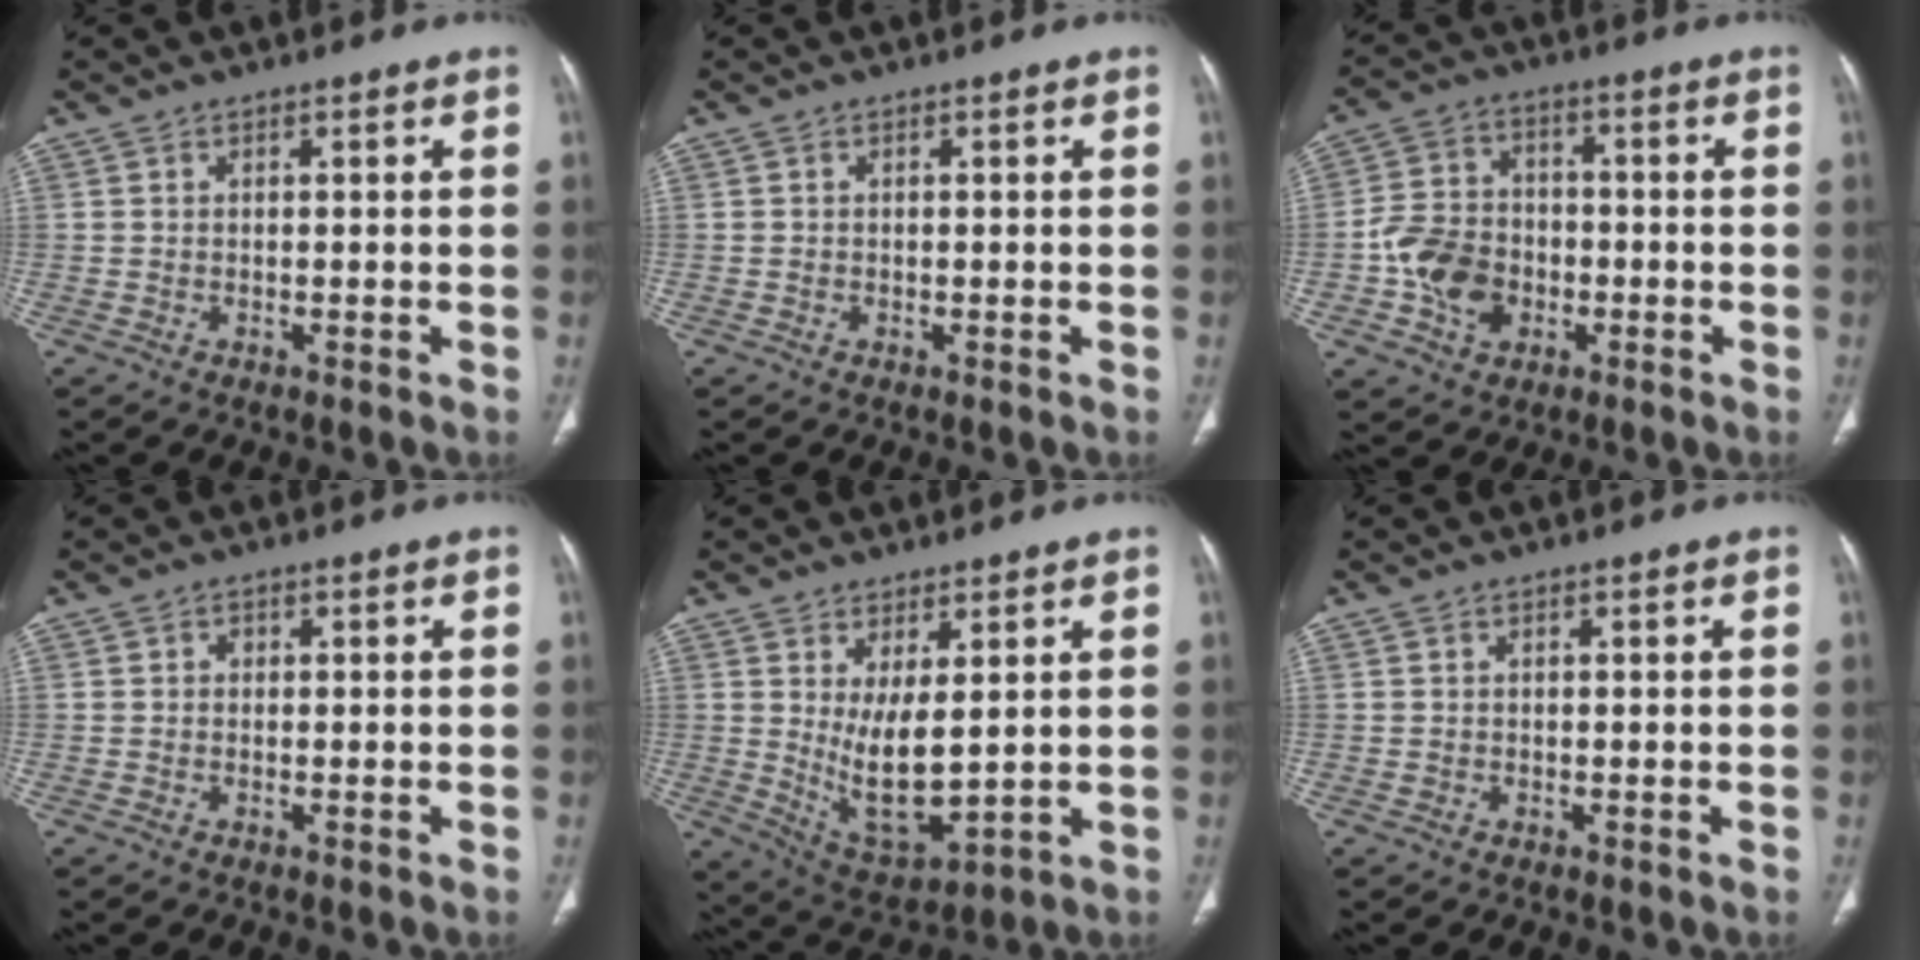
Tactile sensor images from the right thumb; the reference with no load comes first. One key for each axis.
{"total": 0.0}
{"total": 11.1, "fx": -3.1, "fy": 8.7, "fz": 6.1, "tx": -0.086, "ty": 0.020, "tz": -0.060}
{"total": 0.7, "fx": 0.1, "fy": 0.6, "fz": 0.3, "tx": 0.000, "ty": 0.002, "tz": -0.001}
{"total": 10.3, "fx": 1.5, "fy": 4.3, "fz": 9.3, "tx": -0.149, "ty": -0.031, "tz": 0.047}
{"total": 0.0}